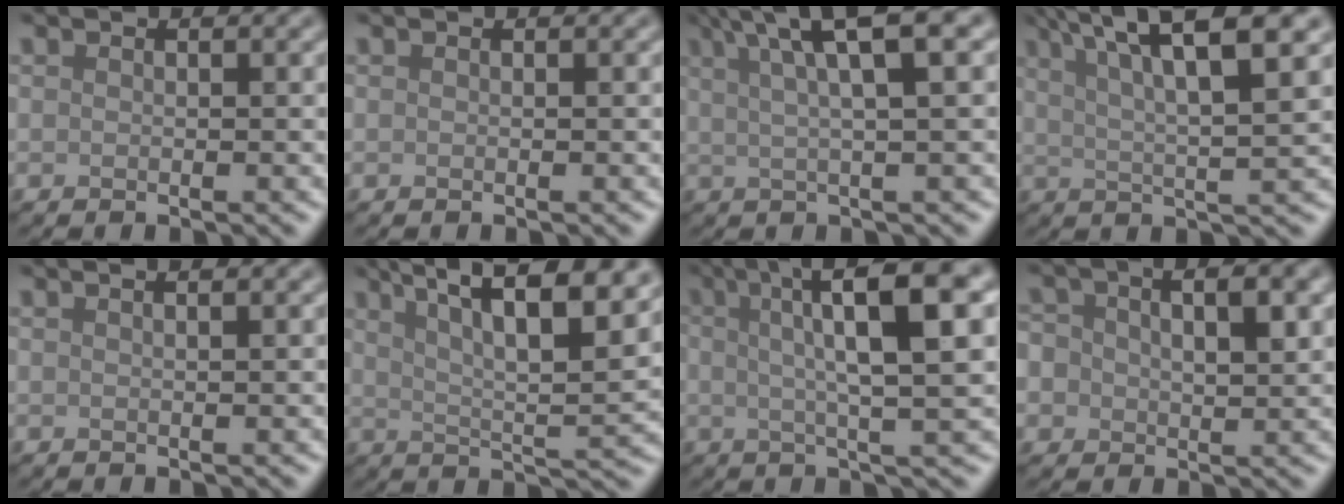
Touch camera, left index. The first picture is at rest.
{"total": 0.0}
{"total": 8.0, "force": [4.2, 1.7, 6.6], "torque": [-0.075, 0.026, 0.055]}
{"total": 9.5, "force": [5.4, 1.9, 7.6], "torque": [-0.107, 0.023, 0.083]}
{"total": 2.0, "force": [1.2, 0.8, 1.4], "torque": [-0.003, 0.000, -0.003]}
{"total": 13.1, "force": [7.6, 3.8, 10.0], "torque": [-0.128, 0.029, 0.087]}
{"total": 10.3, "force": [3.1, 2.2, 9.6], "torque": [-0.118, 0.022, 0.038]}
{"total": 6.9, "force": [1.6, 4.9, 4.5], "torque": [-0.050, 0.018, 0.004]}